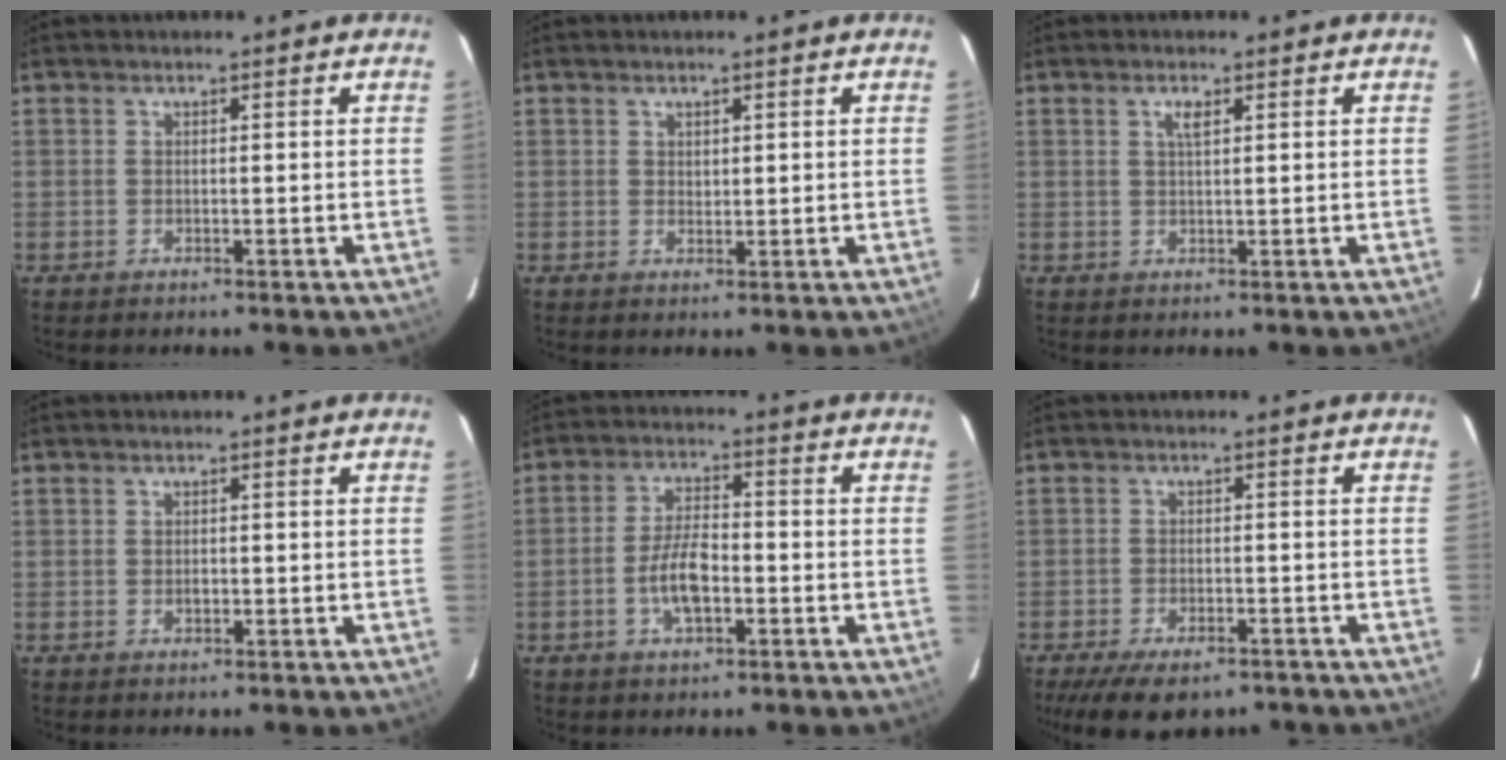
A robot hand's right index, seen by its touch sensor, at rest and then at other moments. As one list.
[{"total": 1.2, "force": [0.7, 1.0, 0.4], "torque": [-0.003, 0.003, 0.013]}, {"total": 2.0, "force": [0.9, 0.7, 1.6], "torque": [-0.030, 0.004, 0.015]}, {"total": 1.3, "force": [-0.1, 1.1, 0.8], "torque": [-0.013, 0.002, -0.002]}, {"total": 7.3, "force": [-2.2, 3.1, 6.2], "torque": [-0.124, 0.004, -0.039]}, {"total": 10.9, "force": [-7.8, 4.6, 6.1], "torque": [-0.131, -0.026, -0.120]}]